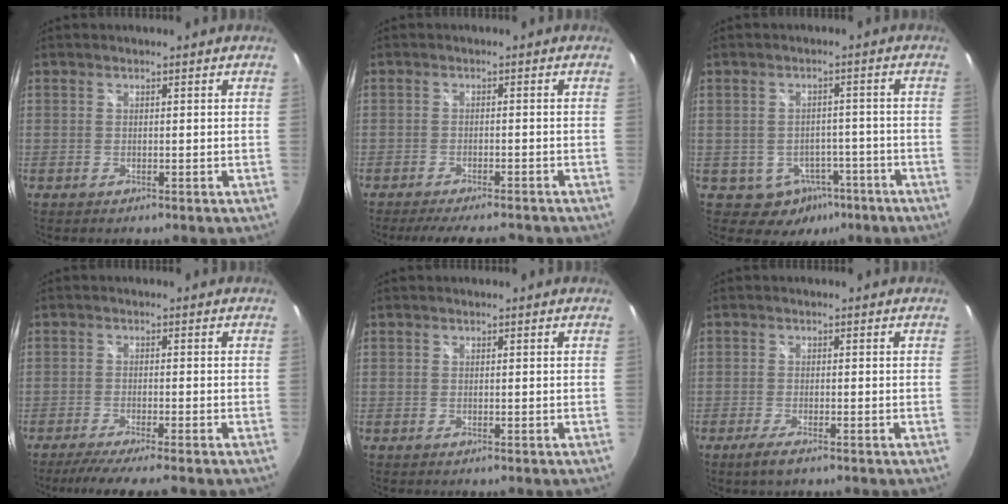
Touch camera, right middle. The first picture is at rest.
{"total": 9.7, "force": [-8.4, 2.0, 4.3], "torque": [-0.092, -0.017, -0.122]}
{"total": 7.5, "force": [-4.0, 6.0, 1.9], "torque": [-0.042, 0.019, -0.031]}
{"total": 6.5, "force": [-5.5, -0.8, 3.3], "torque": [-0.073, -0.020, -0.090]}
{"total": 0.0}
{"total": 3.0, "force": [-2.0, 0.4, 2.2], "torque": [-0.051, -0.009, -0.040]}